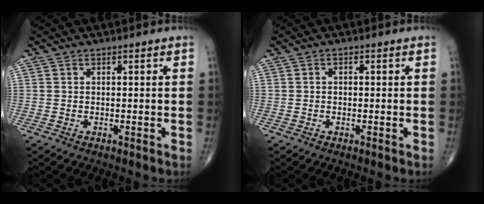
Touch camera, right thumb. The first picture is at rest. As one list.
[{"total": 0.6, "force": [0.0, 0.5, 0.4], "torque": [-0.002, 0.002, -0.002]}]